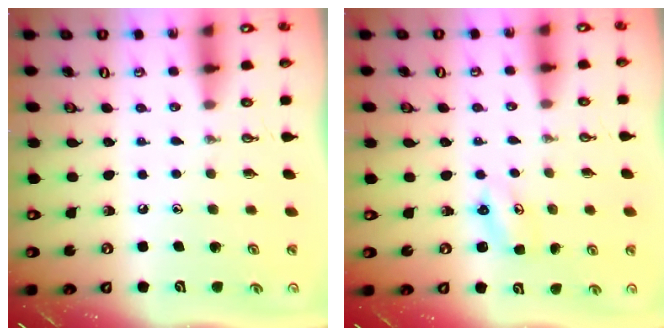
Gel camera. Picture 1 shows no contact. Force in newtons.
{"total": 3.1, "press": 3.1, "slide": 0.3}